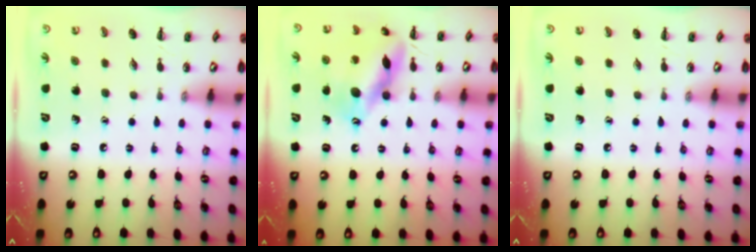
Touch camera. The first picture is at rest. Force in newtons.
{"total": 14.6, "press": 14.5, "slide": 1.5}
{"total": 0.0}